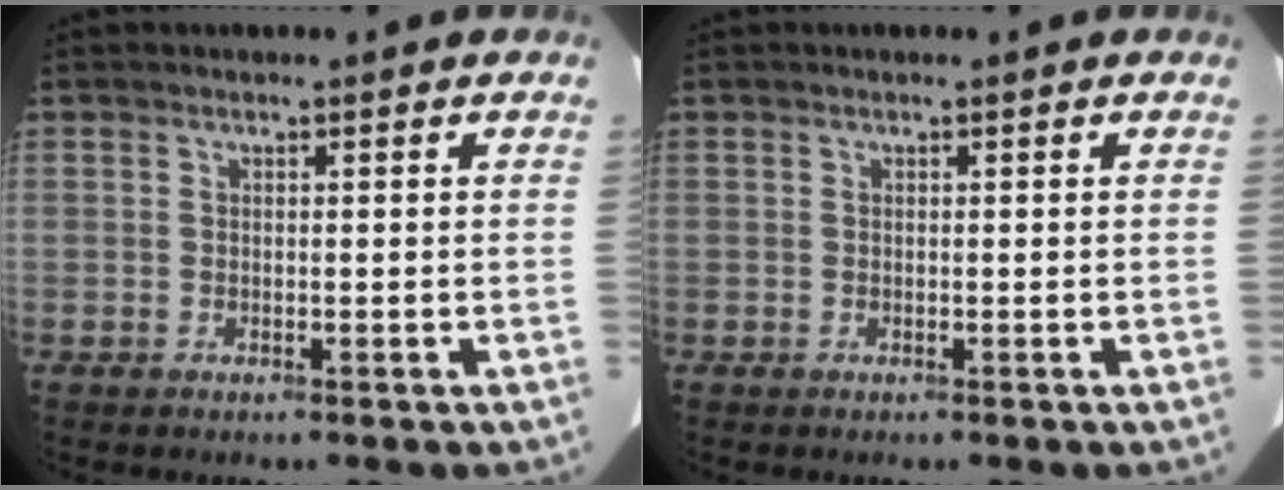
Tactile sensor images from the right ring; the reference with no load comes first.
{"total": 0.0}